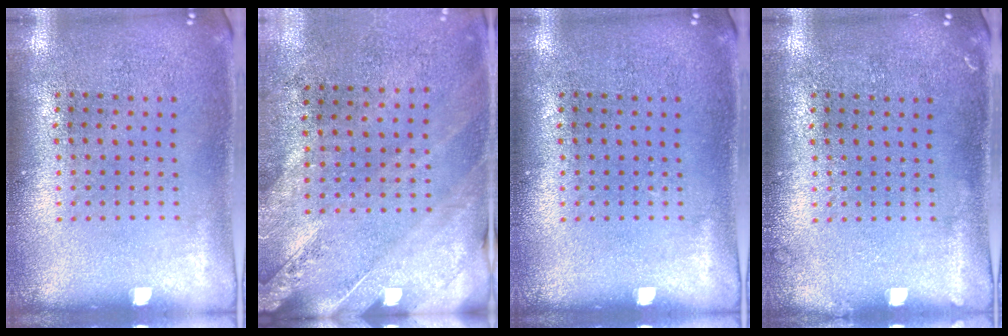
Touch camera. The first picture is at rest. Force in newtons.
{"total": 2.4, "press": 2.0, "slide": 1.3}
{"total": 0.0}
{"total": 0.6, "press": 0.5, "slide": 0.1}